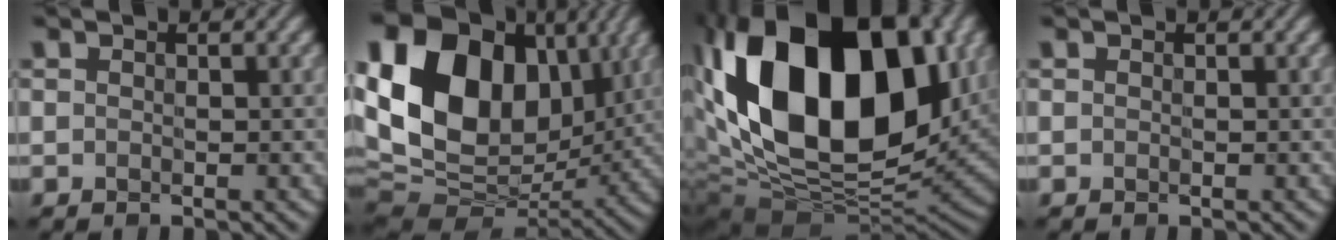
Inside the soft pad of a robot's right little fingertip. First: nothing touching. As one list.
[{"total": 19.8, "force": [4.2, 14.3, 12.9], "torque": [-0.254, 0.031, 0.077]}, {"total": 19.3, "force": [4.7, 12.0, 14.3], "torque": [-0.274, 0.014, 0.082]}, {"total": 0.0}]